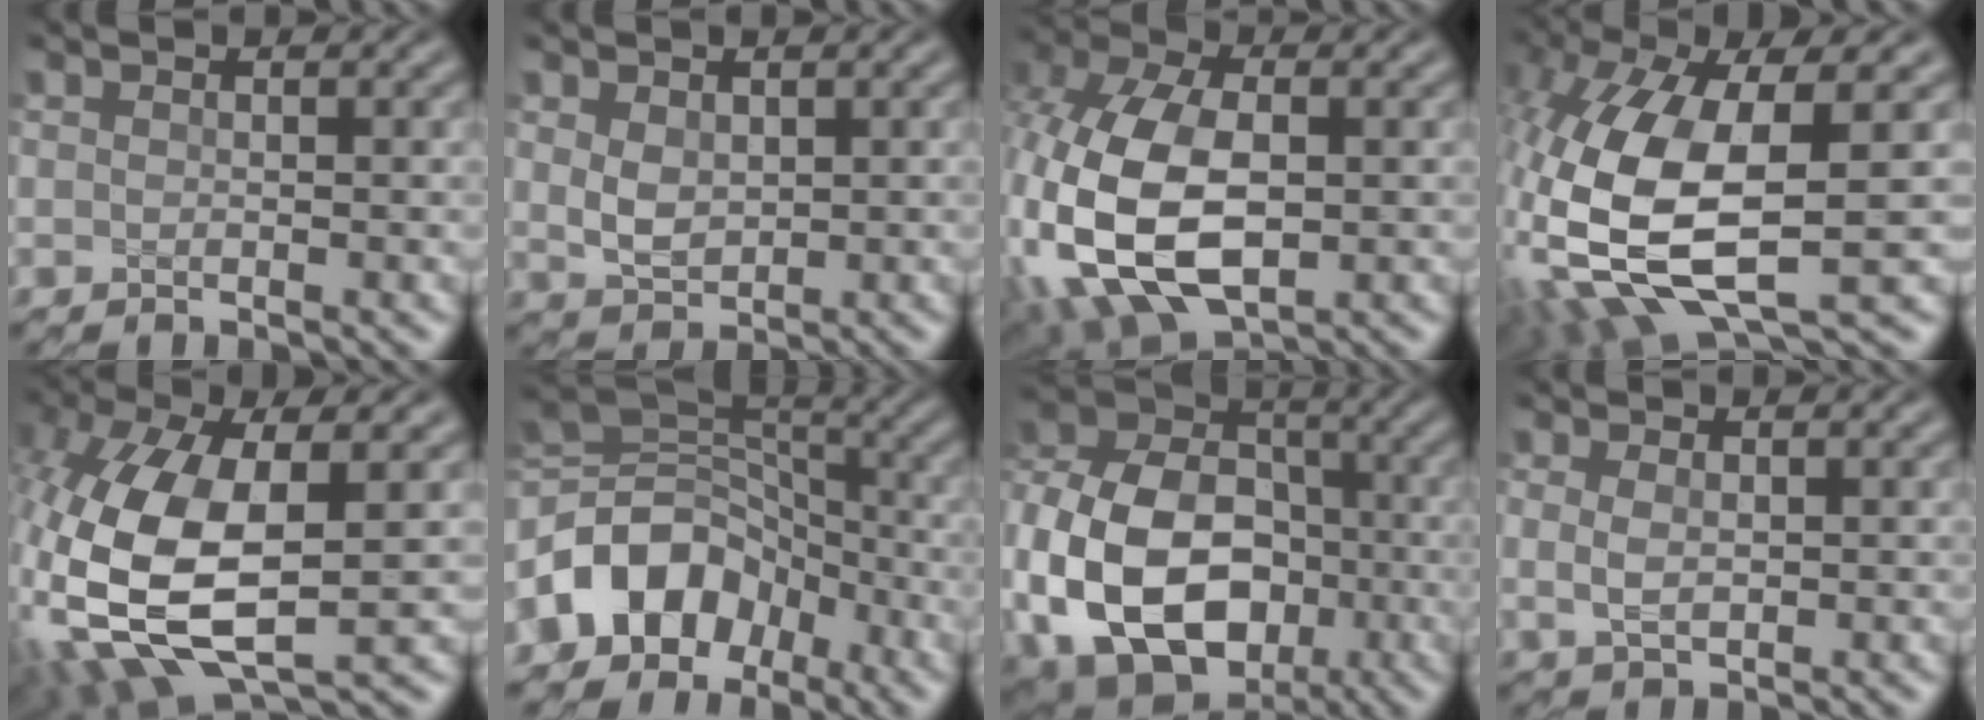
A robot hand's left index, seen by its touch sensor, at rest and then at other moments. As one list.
[{"total": 2.5, "force": [0.6, 1.8, 1.7], "torque": [-0.037, -0.002, 0.017]}, {"total": 13.0, "force": [-1.6, 8.4, 9.8], "torque": [-0.250, -0.030, -0.020]}, {"total": 13.7, "force": [-2.2, 5.9, 12.2], "torque": [-0.286, -0.022, -0.035]}, {"total": 13.0, "force": [-1.4, 6.5, 11.2], "torque": [-0.272, -0.014, -0.023]}, {"total": 8.2, "force": [-3.8, 6.2, 3.9], "torque": [-0.052, 0.013, -0.083]}, {"total": 16.8, "force": [-4.6, 12.4, 10.4], "torque": [-0.219, -0.021, -0.084]}, {"total": 2.2, "force": [0.2, 1.3, 1.7], "torque": [-0.039, -0.001, 0.006]}]